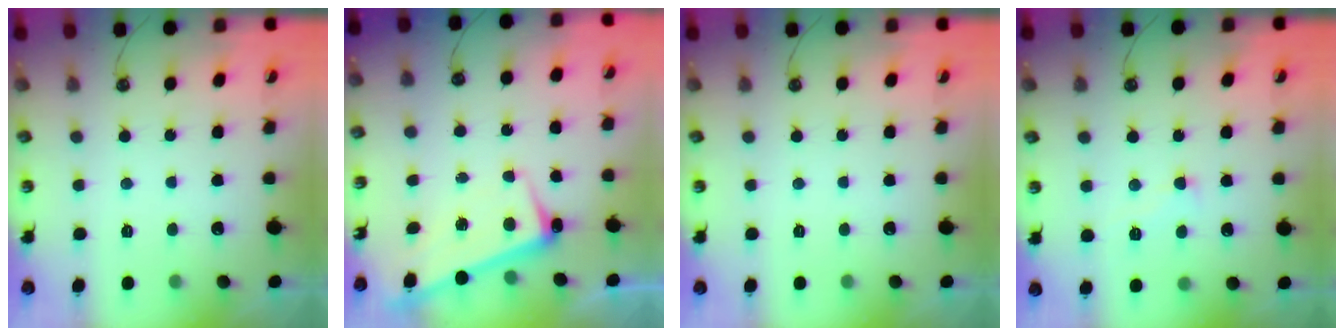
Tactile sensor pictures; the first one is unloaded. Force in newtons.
{"total": 2.3, "press": 2.3, "slide": 0.5}
{"total": 0.0}
{"total": 3.7, "press": 3.7, "slide": 0.3}